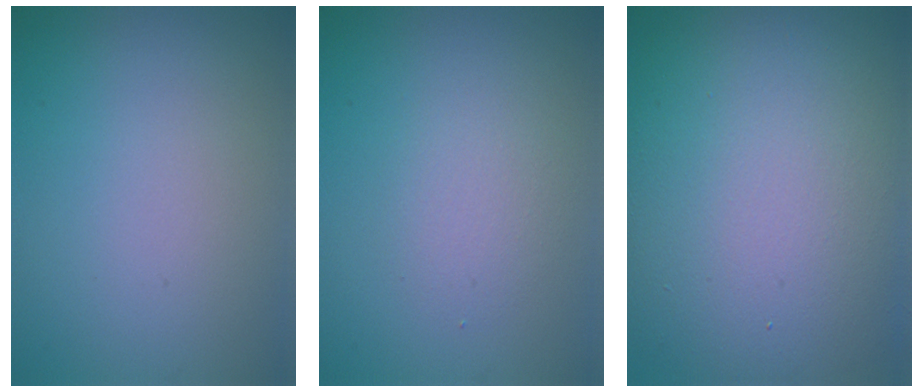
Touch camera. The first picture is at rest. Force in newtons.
{"total": 2.0, "press": 2.0, "slide": 0.1}
{"total": 15.6, "press": 15.6, "slide": 0.7}